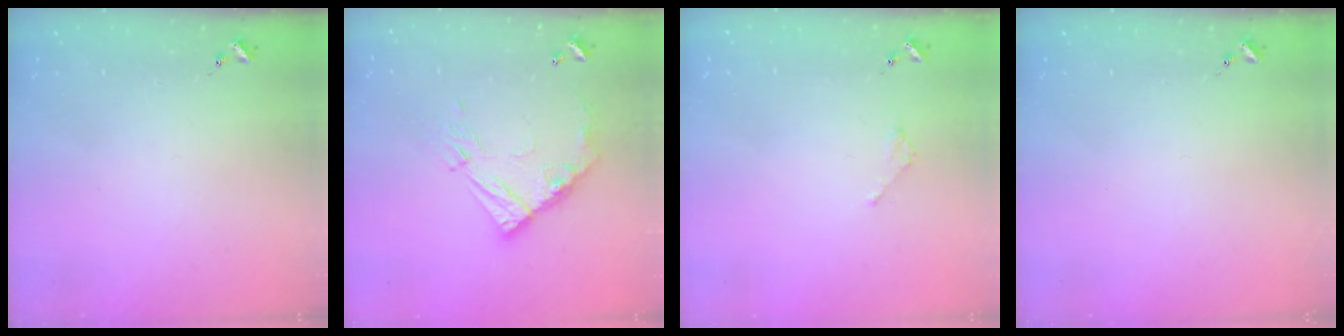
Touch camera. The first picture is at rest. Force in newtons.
{"total": 12.9, "press": 12.9, "slide": 1.3}
{"total": 1.8, "press": 1.8, "slide": 0.2}
{"total": 0.0}